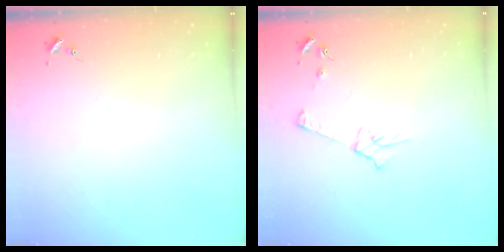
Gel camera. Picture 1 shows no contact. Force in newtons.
{"total": 5.1, "press": 5.1, "slide": 0.8}